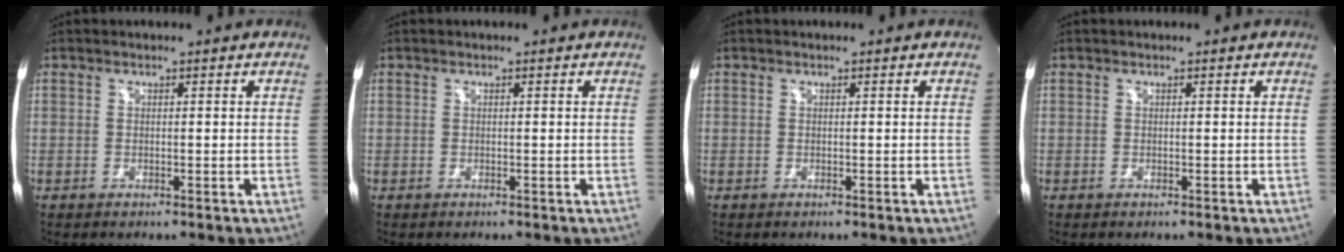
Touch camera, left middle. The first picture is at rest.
{"total": 0.0}
{"total": 0.0}
{"total": 0.0}